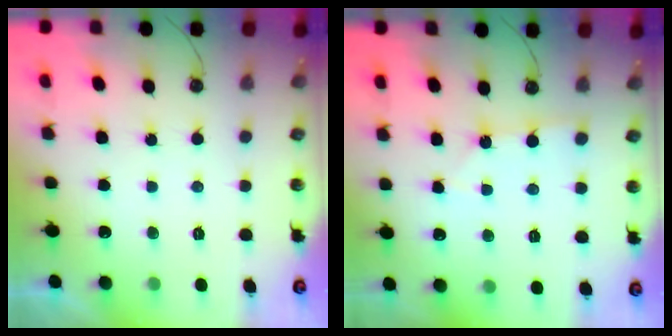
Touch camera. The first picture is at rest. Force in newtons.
{"total": 1.5, "press": 1.5, "slide": 0.2}